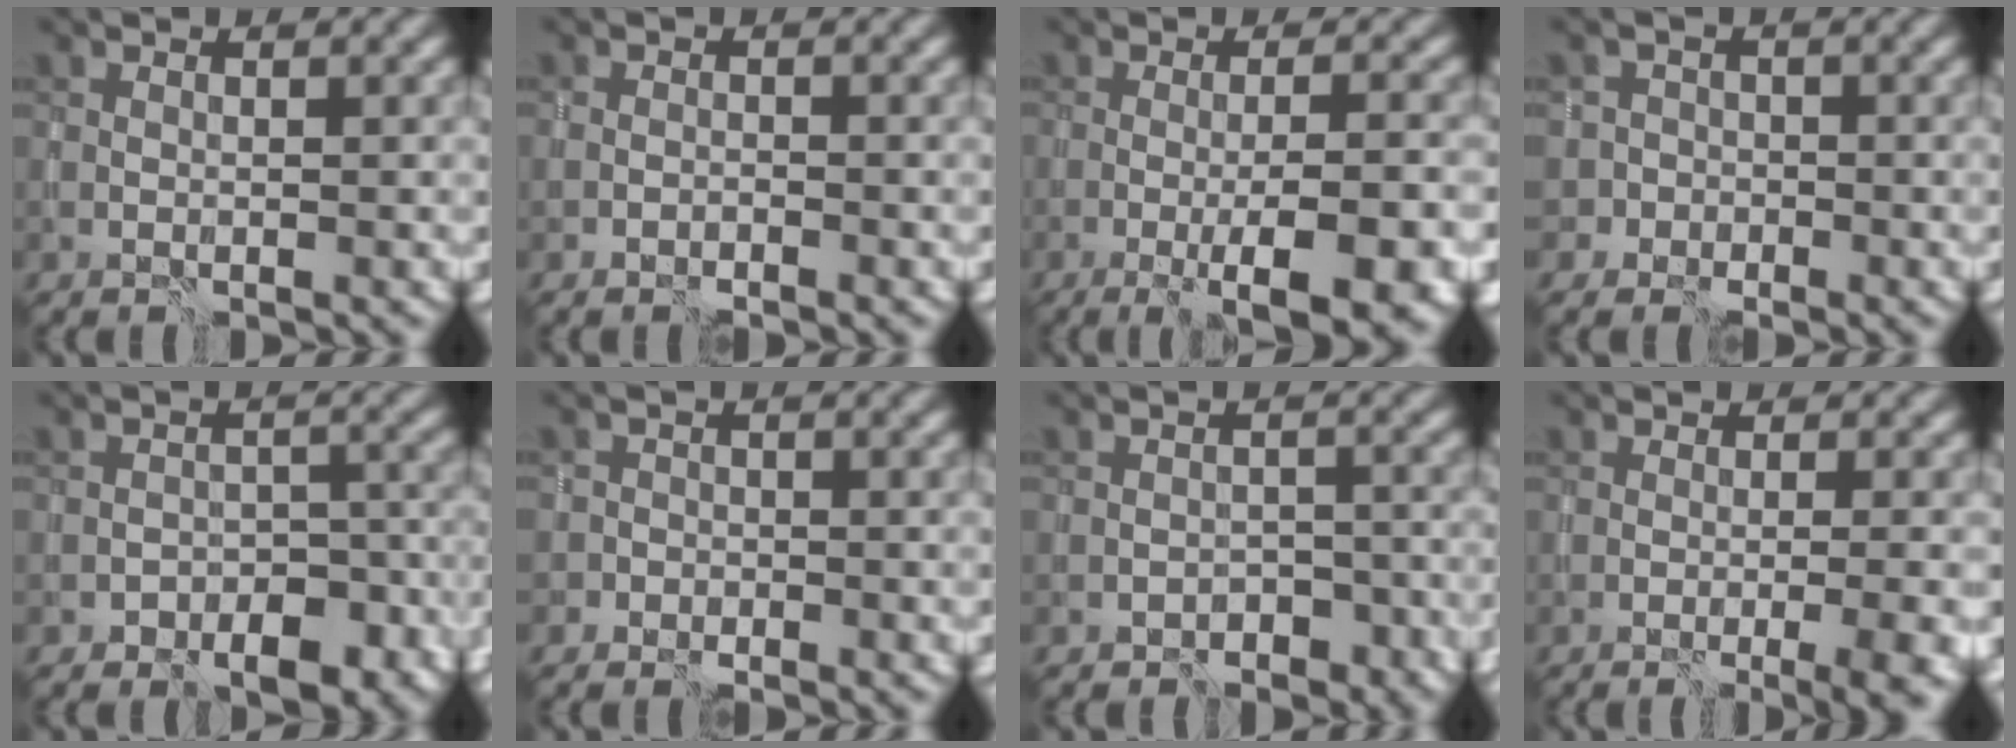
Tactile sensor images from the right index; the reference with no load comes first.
{"total": 0.9, "force": [-0.6, 0.5, 0.3], "torque": [-0.004, -0.003, -0.010]}
{"total": 6.5, "force": [-2.4, 1.4, 5.9], "torque": [-0.076, -0.009, -0.034]}
{"total": 2.8, "force": [-1.2, 2.5, -0.5], "torque": [0.041, 0.015, -0.042]}
{"total": 7.3, "force": [-4.8, 4.3, 3.5], "torque": [-0.024, -0.005, -0.065]}
{"total": 2.0, "force": [-1.2, 1.6, -0.3], "torque": [0.026, 0.011, -0.029]}
{"total": 3.4, "force": [-2.7, 1.9, 1.0], "torque": [-0.004, -0.004, -0.045]}
{"total": 5.4, "force": [-1.5, 1.7, 4.9], "torque": [-0.036, -0.008, -0.016]}